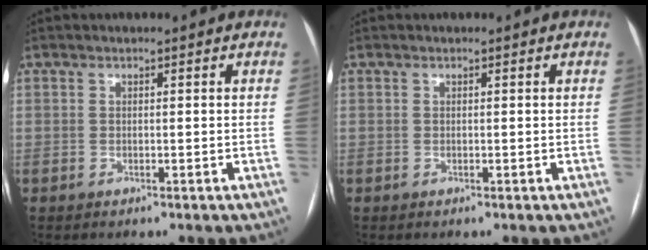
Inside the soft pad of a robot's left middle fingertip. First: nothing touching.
{"total": 0.0}